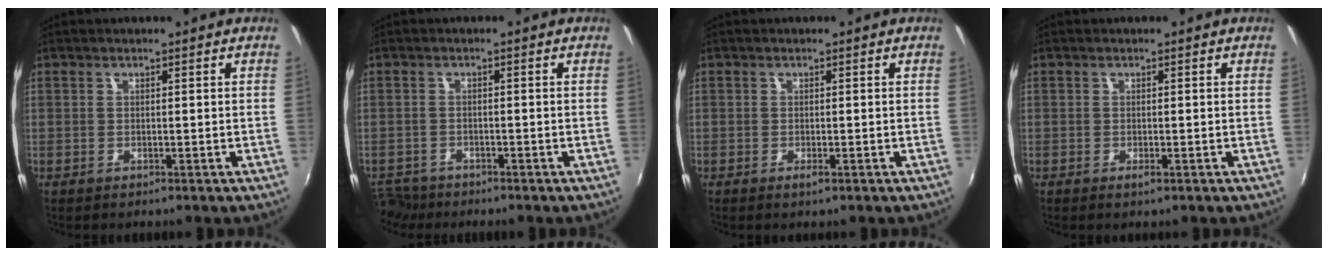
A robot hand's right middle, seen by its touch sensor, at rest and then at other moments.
{"total": 5.0, "force": [-4.3, 2.3, 0.8], "torque": [-0.040, -0.014, -0.082]}
{"total": 0.9, "force": [-0.3, 0.0, 0.8], "torque": [-0.014, -0.003, -0.007]}
{"total": 0.8, "force": [-0.2, 0.0, 0.8], "torque": [-0.013, -0.003, -0.005]}